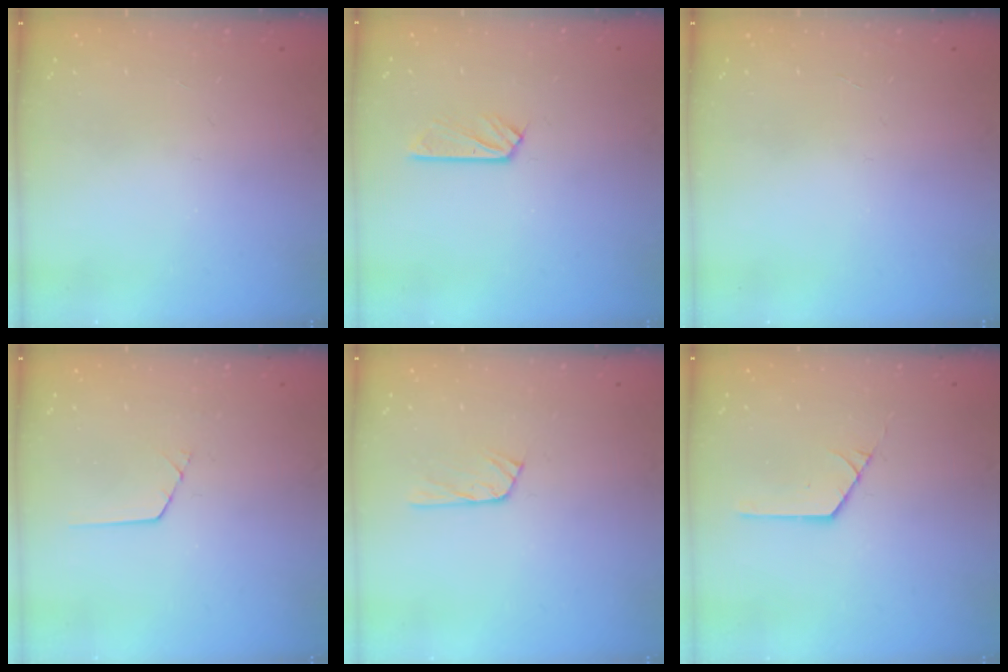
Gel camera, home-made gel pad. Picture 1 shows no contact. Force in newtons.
{"total": 4.1, "press": 4.1, "slide": 0.4}
{"total": 0.0}
{"total": 0.5, "press": 0.5, "slide": 0.2}
{"total": 5.0, "press": 4.9, "slide": 0.6}
{"total": 1.8, "press": 1.8, "slide": 0.0}